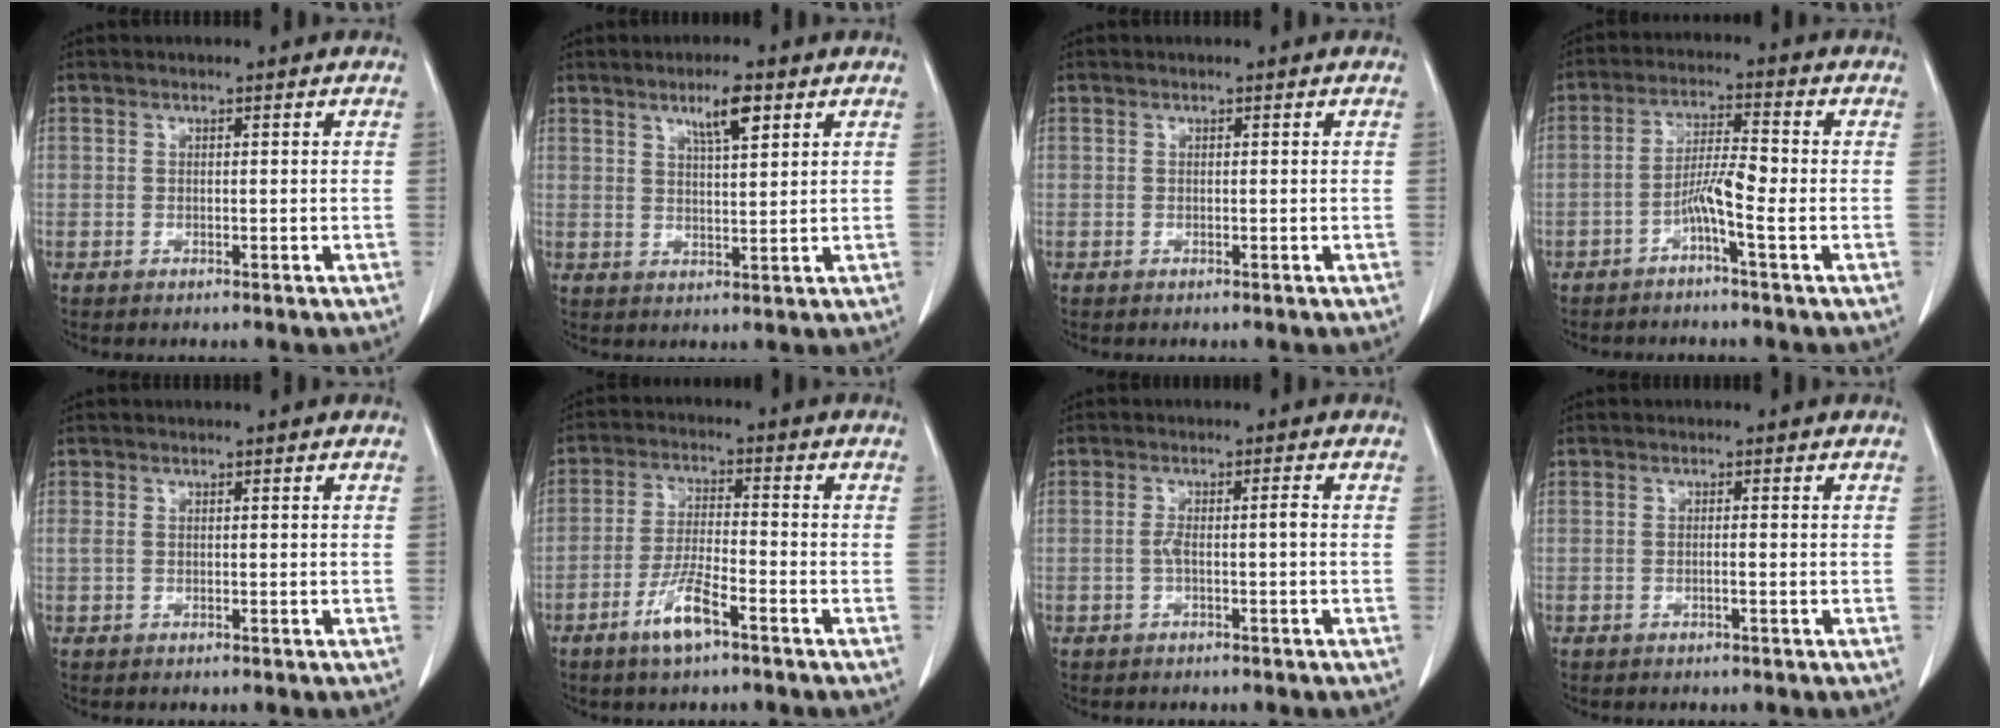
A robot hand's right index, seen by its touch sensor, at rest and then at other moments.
{"total": 5.0, "force": [2.9, 0.8, 4.0], "torque": [-0.070, 0.000, 0.050]}
{"total": 0.0}
{"total": 5.1, "force": [-2.1, -0.1, 4.7], "torque": [-0.092, 0.008, -0.042]}
{"total": 0.7, "force": [0.1, 0.5, 0.5], "torque": [-0.022, 0.012, 0.006]}
{"total": 6.8, "force": [-4.1, 1.0, 5.4], "torque": [-0.111, -0.006, -0.078]}
{"total": 2.4, "force": [-0.5, 0.2, 2.4], "torque": [-0.044, 0.005, -0.009]}
{"total": 0.7, "force": [-0.3, -0.1, 0.7], "torque": [-0.012, 0.001, -0.006]}